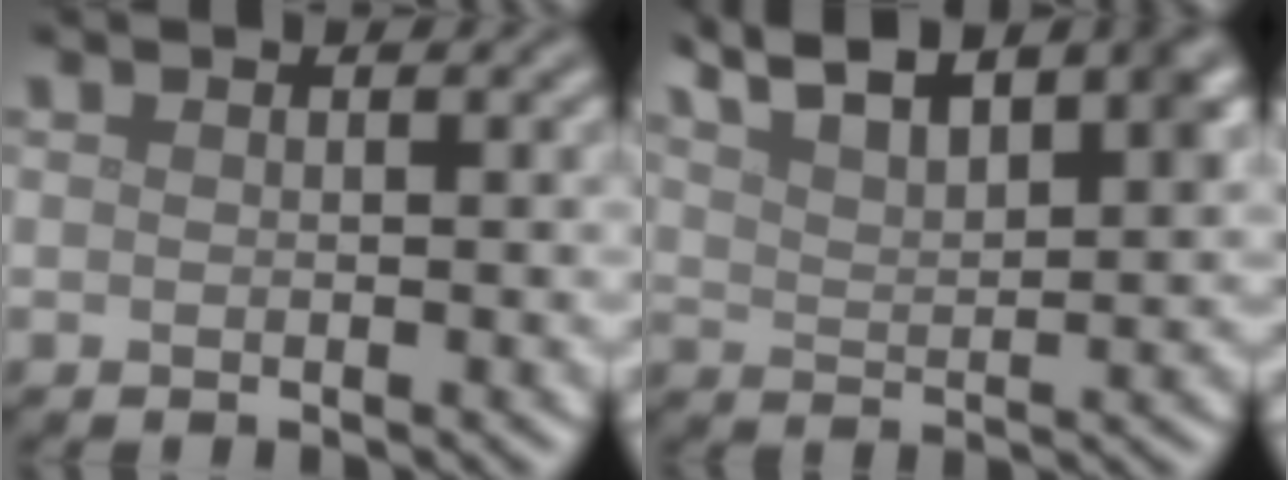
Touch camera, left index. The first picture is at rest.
{"total": 8.4, "force": [6.0, 2.5, 5.3], "torque": [-0.084, 0.025, 0.086]}